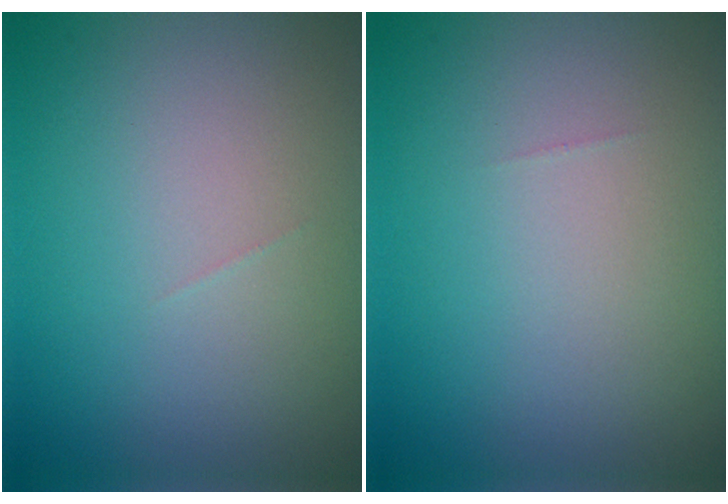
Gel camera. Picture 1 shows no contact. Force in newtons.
{"total": 0.0}